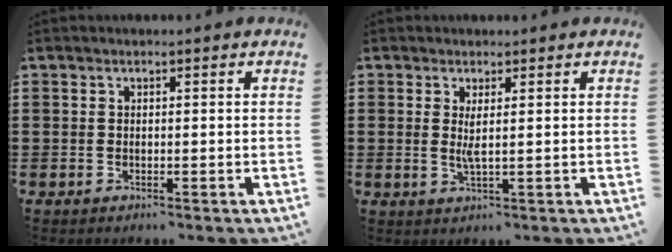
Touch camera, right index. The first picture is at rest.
{"total": 2.3, "force": [0.4, 0.0, 2.2], "torque": [-0.046, -0.007, 0.007]}